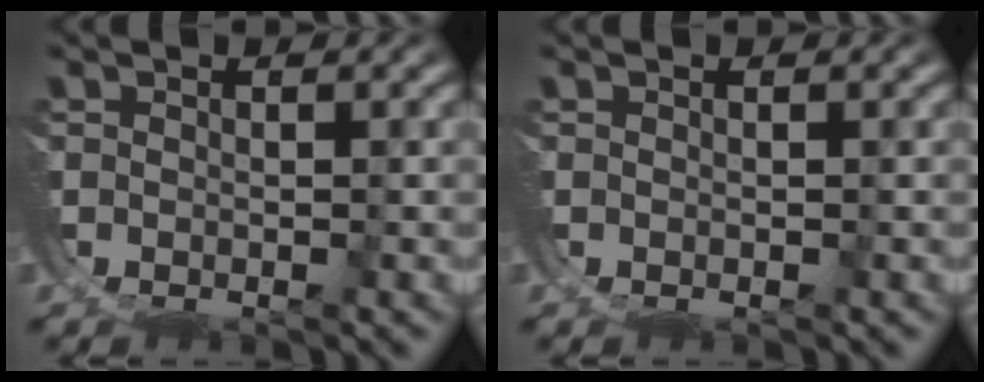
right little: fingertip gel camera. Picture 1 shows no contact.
{"total": 0.0}